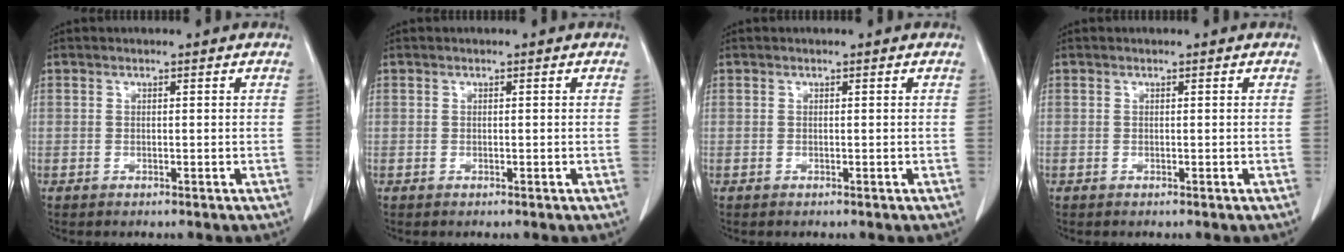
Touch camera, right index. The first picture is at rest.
{"total": 0.0}
{"total": 0.0}
{"total": 0.0}